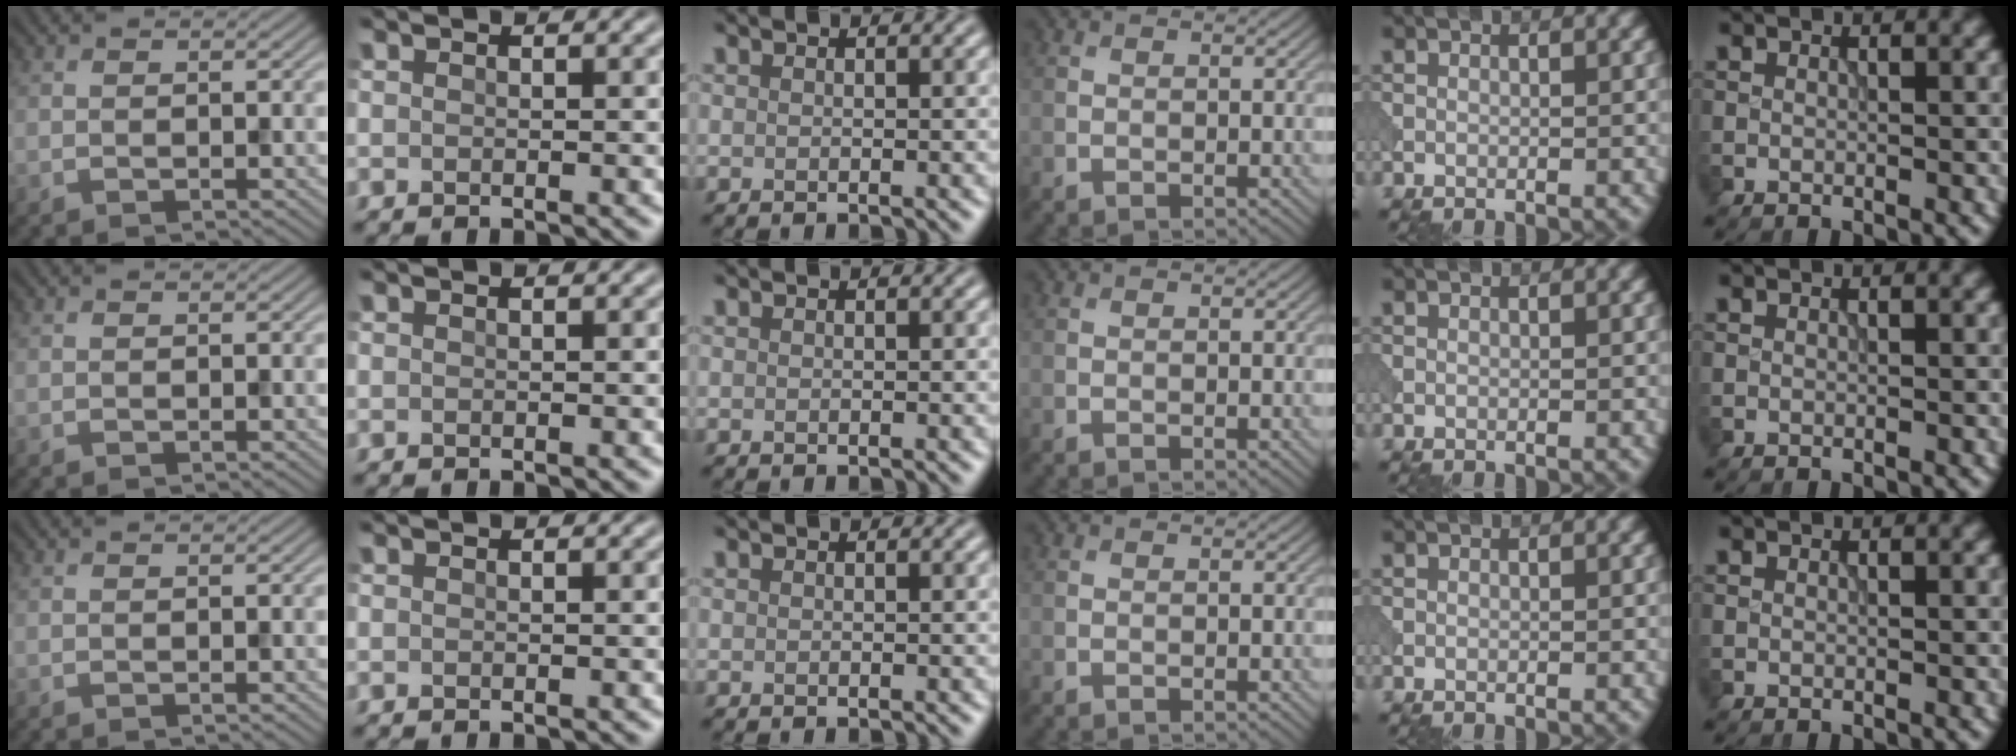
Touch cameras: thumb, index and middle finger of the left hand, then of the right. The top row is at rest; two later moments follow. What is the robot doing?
{"motion": "pour", "object": "beaker"}